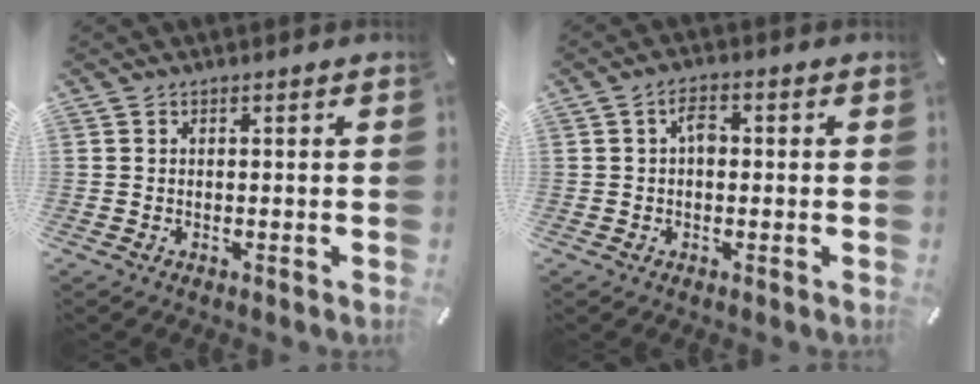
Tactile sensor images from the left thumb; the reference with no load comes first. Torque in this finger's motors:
{"motor_torque": [-0.05, -0.06, 0.13, 0.14, -0.01]}